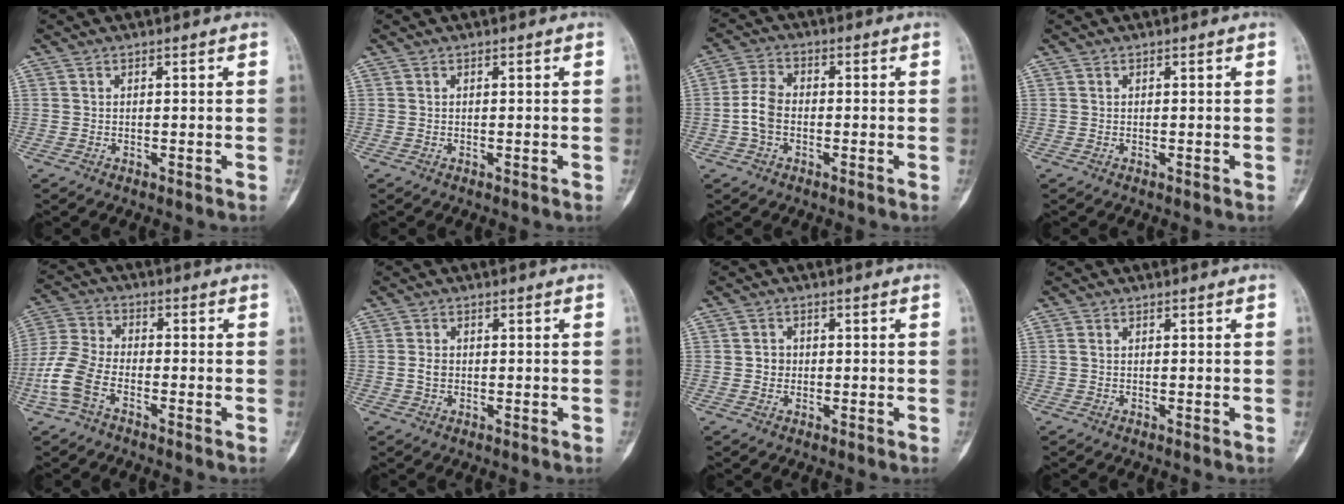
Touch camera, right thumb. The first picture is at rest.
{"total": 0.0}
{"total": 5.5, "force": [-1.2, 3.8, 3.8], "torque": [-0.076, 0.020, -0.031]}
{"total": 0.0}
{"total": 8.9, "force": [-3.9, 4.8, 6.4], "torque": [-0.149, 0.023, -0.085]}
{"total": 2.0, "force": [-0.2, 1.5, 1.2], "torque": [-0.022, 0.006, -0.004]}
{"total": 2.1, "force": [-0.1, 2.0, 0.8], "torque": [0.000, 0.006, -0.003]}
{"total": 0.5, "force": [0.1, 0.4, 0.3], "torque": [-0.010, 0.000, 0.002]}